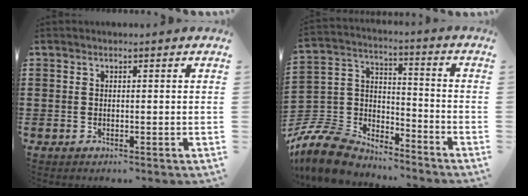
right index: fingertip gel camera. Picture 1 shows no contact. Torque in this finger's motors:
{"motor_torque": [0.34, 0.52, -0.06, -0.21]}